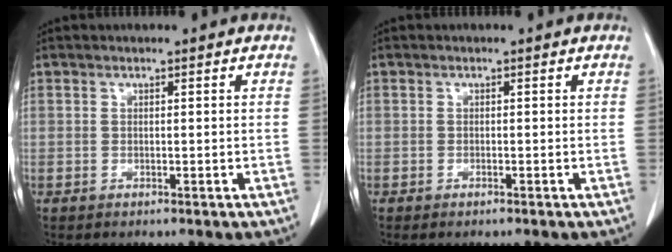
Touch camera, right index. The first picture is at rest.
{"total": 0.6, "force": [-0.5, 0.0, 0.3], "torque": [-0.012, -0.002, -0.006]}